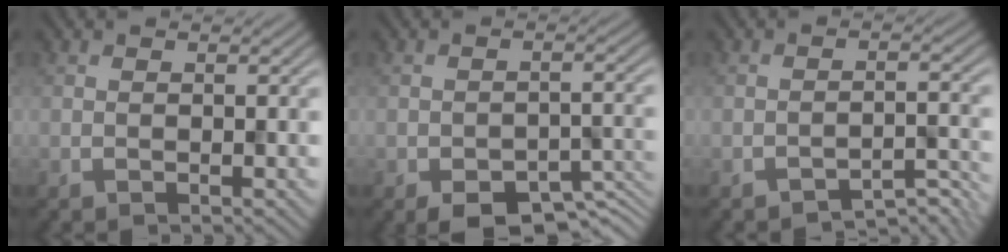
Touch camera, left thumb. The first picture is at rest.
{"total": 6.7, "force": [-4.5, 2.9, 4.0], "torque": [-0.051, -0.010, -0.064]}
{"total": 3.4, "force": [-3.0, 0.6, 1.4], "torque": [-0.018, 0.006, -0.044]}